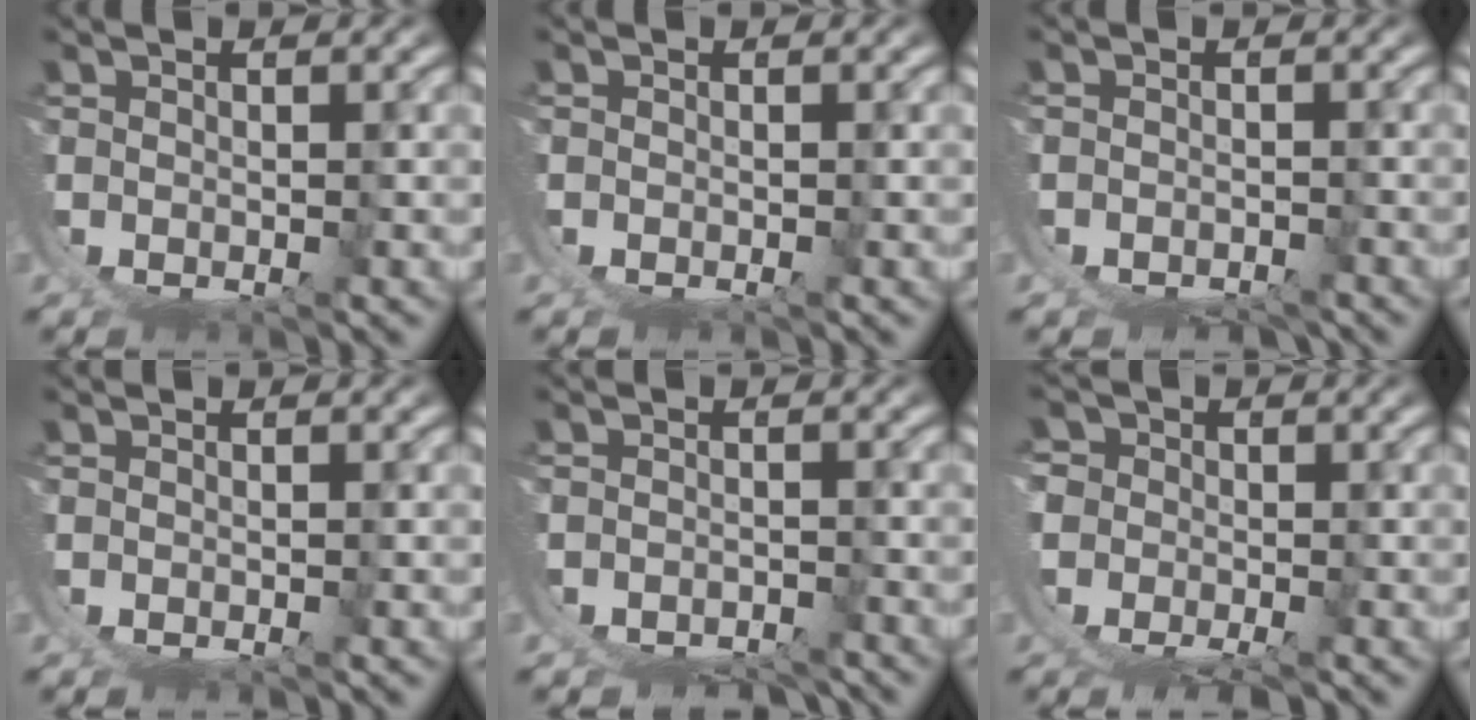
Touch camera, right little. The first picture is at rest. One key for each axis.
{"total": 1.1, "fx": -0.9, "fy": 0.6, "fz": 0.3, "tx": -0.001, "ty": -0.008, "tz": -0.014}
{"total": 3.7, "fx": -3.5, "fy": 0.9, "fz": 0.7, "tx": -0.005, "ty": -0.022, "tz": -0.051}
{"total": 0.9, "fx": -0.7, "fy": 0.4, "fz": 0.1, "tx": 0.002, "ty": -0.006, "tz": -0.013}
{"total": 4.8, "fx": -4.6, "fy": 0.8, "fz": 0.8, "tx": -0.004, "ty": -0.025, "tz": -0.069}
{"total": 9.1, "fx": -3.0, "fy": 7.6, "fz": 3.9, "tx": -0.088, "ty": -0.039, "tz": -0.050}